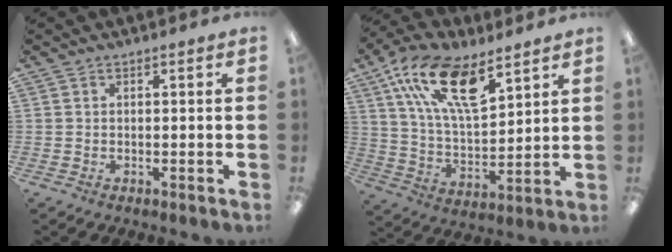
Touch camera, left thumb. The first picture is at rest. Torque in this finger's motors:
{"motor_torque": [0.47, 0.55, 1.60, -1.16, 0.48]}